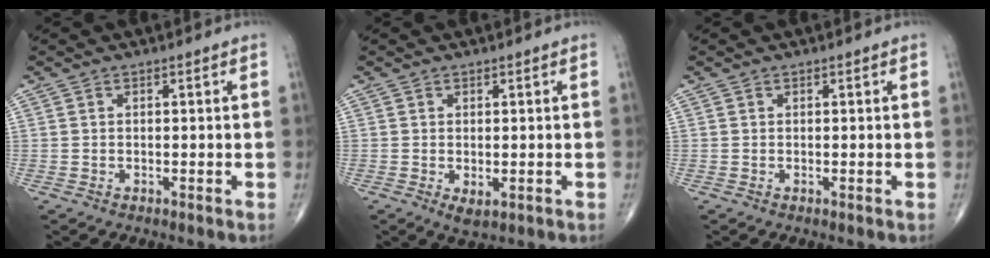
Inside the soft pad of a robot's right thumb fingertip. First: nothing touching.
{"total": 2.4, "force": [-0.5, 1.2, 2.0], "torque": [-0.031, -0.006, -0.002]}
{"total": 0.0}